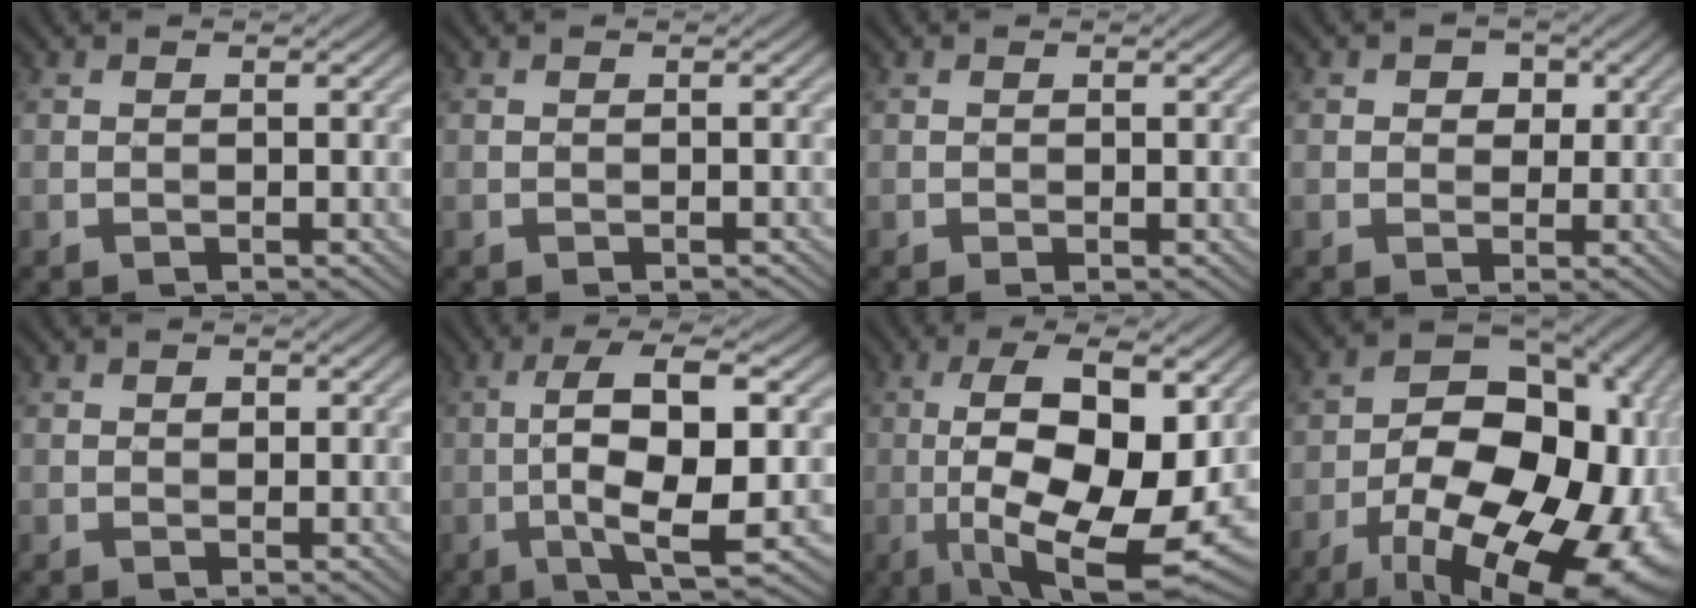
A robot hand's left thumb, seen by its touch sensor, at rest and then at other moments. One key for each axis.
{"total": 0.0}
{"total": 0.7, "fx": -0.2, "fy": 0.2, "fz": 0.6, "tx": -0.014, "ty": 0.000, "tz": -0.003}
{"total": 3.1, "fx": 1.1, "fy": 2.5, "fz": 1.5, "tx": -0.018, "ty": 0.002, "tz": 0.007}
{"total": 0.9, "fx": 0.3, "fy": 0.8, "fz": 0.4, "tx": -0.006, "ty": -0.001, "tz": 0.004}
{"total": 10.0, "fx": -1.4, "fy": 2.7, "fz": 9.6, "tx": -0.174, "ty": 0.013, "tz": -0.026}
{"total": 16.8, "fx": -2.0, "fy": 6.5, "fz": 15.4, "tx": -0.255, "ty": 0.004, "tz": -0.025}
{"total": 23.2, "fx": -10.2, "fy": 13.5, "fz": 16.0, "tx": -0.229, "ty": -0.024, "tz": -0.127}